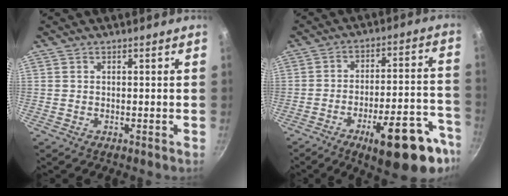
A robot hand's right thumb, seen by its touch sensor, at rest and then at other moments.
{"total": 19.3, "force": [-10.7, 5.5, 15.1], "torque": [-0.165, 0.073, -0.148]}